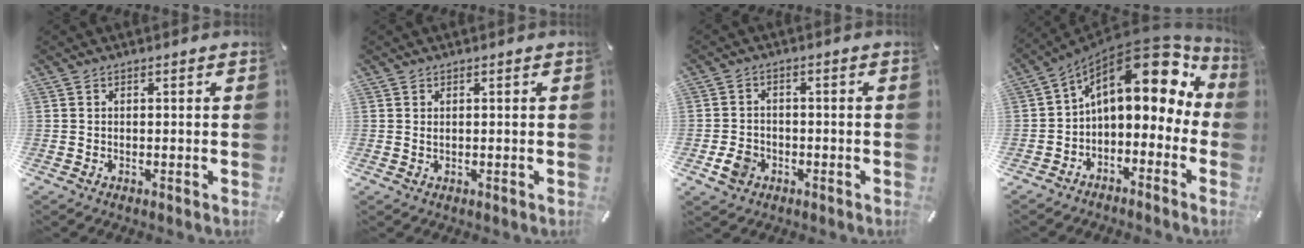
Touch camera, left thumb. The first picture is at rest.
{"total": 0.7, "force": [0.2, 0.3, 0.6], "torque": [-0.012, 0.001, 0.003]}
{"total": 5.1, "force": [-2.0, 4.1, 2.2], "torque": [-0.046, 0.006, -0.035]}
{"total": 16.8, "force": [5.5, 9.7, 12.6], "torque": [-0.183, -0.038, 0.089]}